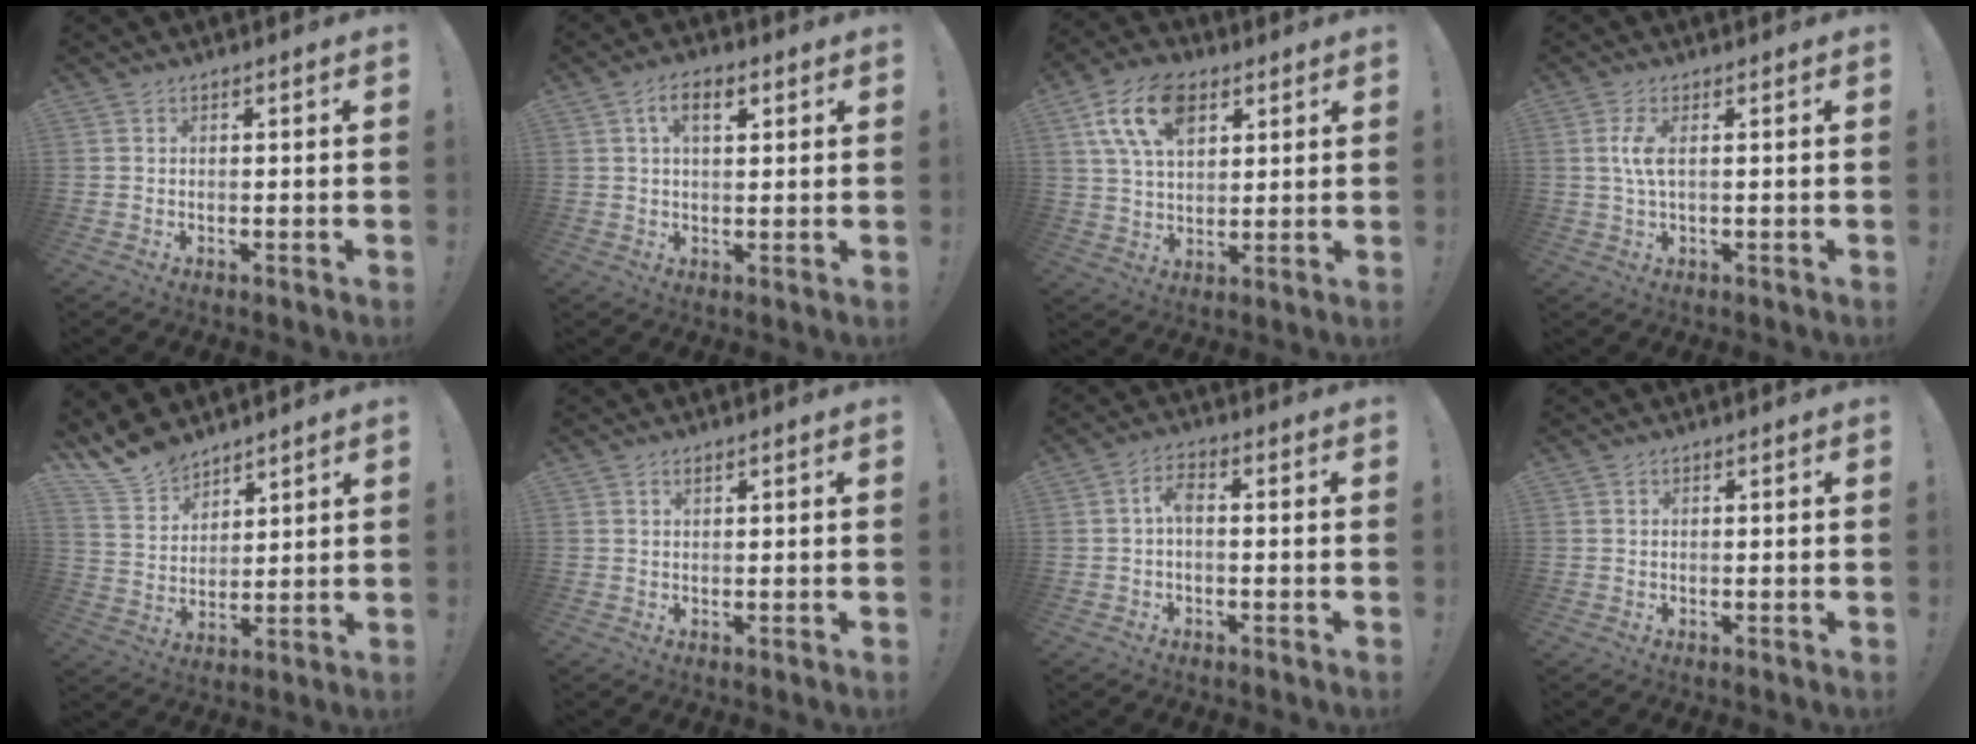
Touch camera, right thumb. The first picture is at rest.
{"total": 6.0, "force": [2.1, 3.0, 4.7], "torque": [-0.072, 0.002, 0.034]}
{"total": 15.5, "force": [7.2, 9.4, 10.0], "torque": [-0.178, -0.014, 0.135]}
{"total": 4.5, "force": [0.6, 1.4, 4.3], "torque": [-0.084, -0.002, 0.008]}
{"total": 11.0, "force": [9.6, 5.0, 1.8], "torque": [-0.046, -0.074, 0.190]}
{"total": 0.8, "force": [0.6, 0.3, 0.5], "torque": [-0.006, -0.002, 0.011]}
{"total": 3.9, "force": [-0.4, 1.6, 3.6], "torque": [-0.073, 0.008, -0.009]}
{"total": 0.0}